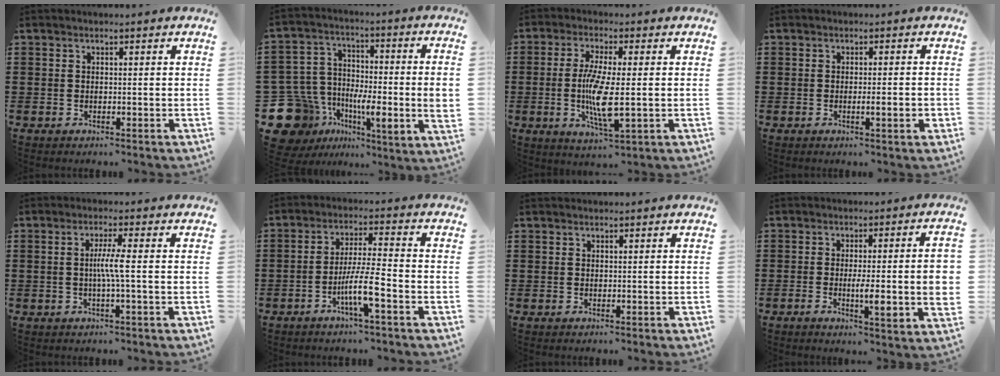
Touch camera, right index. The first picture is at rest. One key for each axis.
{"total": 12.4, "fx": -4.5, "fy": 8.6, "fz": 7.6, "tx": -0.217, "ty": -0.004, "tz": -0.082}
{"total": 8.0, "fx": -0.8, "fy": 1.5, "fz": 7.8, "tx": -0.165, "ty": -0.017, "tz": -0.019}
{"total": 2.5, "fx": -0.7, "fy": 0.0, "fz": 2.4, "tx": -0.039, "ty": -0.005, "tz": -0.012}
{"total": 3.9, "fx": -0.3, "fy": -0.4, "fz": 3.9, "tx": -0.070, "ty": -0.007, "tz": -0.011}
{"total": 7.3, "fx": -3.3, "fy": 0.4, "fz": 6.5, "tx": -0.127, "ty": -0.012, "tz": -0.063}
{"total": 0.0}
{"total": 7.4, "fx": -0.9, "fy": 0.8, "fz": 7.3, "tx": -0.112, "ty": -0.006, "tz": -0.017}